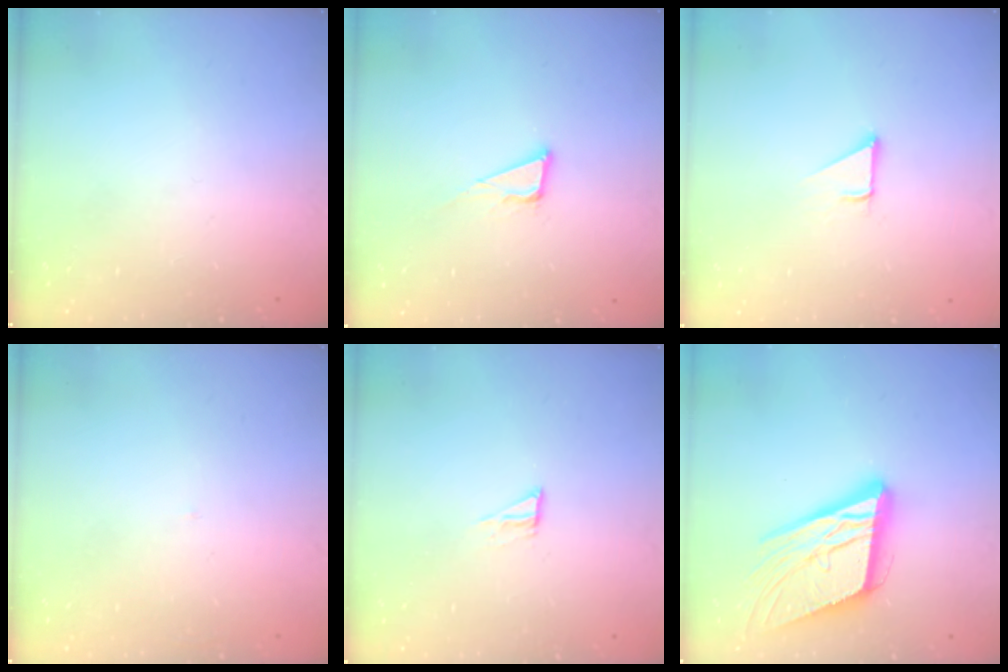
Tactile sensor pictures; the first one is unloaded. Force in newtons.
{"total": 7.0, "press": 6.4, "slide": 2.8}
{"total": 1.6, "press": 1.6, "slide": 0.2}
{"total": 1.7, "press": 1.6, "slide": 0.1}
{"total": 4.3, "press": 4.3, "slide": 0.3}
{"total": 18.5, "press": 18.2, "slide": 3.6}